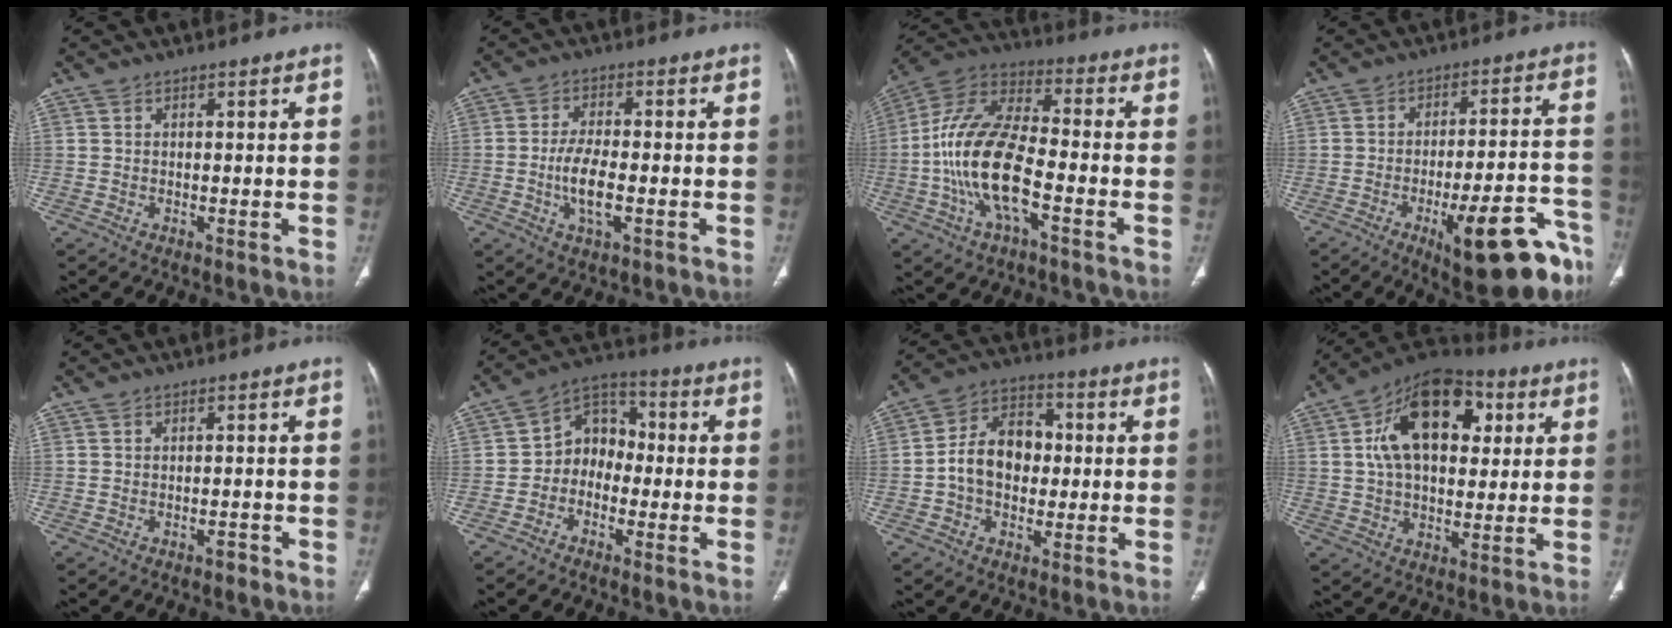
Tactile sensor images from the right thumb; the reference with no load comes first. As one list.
[{"total": 6.8, "force": [-1.7, 2.7, 5.9], "torque": [-0.117, 0.006, -0.031]}, {"total": 17.1, "force": [-4.3, 7.2, 14.9], "torque": [-0.299, 0.037, -0.085]}, {"total": 19.9, "force": [-10.6, 5.5, 15.9], "torque": [-0.145, 0.068, -0.138]}, {"total": 1.2, "force": [-1.0, 0.6, 0.3], "torque": [-0.002, 0.008, -0.014]}, {"total": 7.9, "force": [-1.9, 6.4, 4.1], "torque": [-0.033, 0.039, -0.054]}, {"total": 11.1, "force": [-0.5, 8.2, 7.5], "torque": [-0.108, 0.032, -0.020]}, {"total": 19.0, "force": [5.2, 11.5, 14.2], "torque": [-0.198, 0.009, 0.075]}]